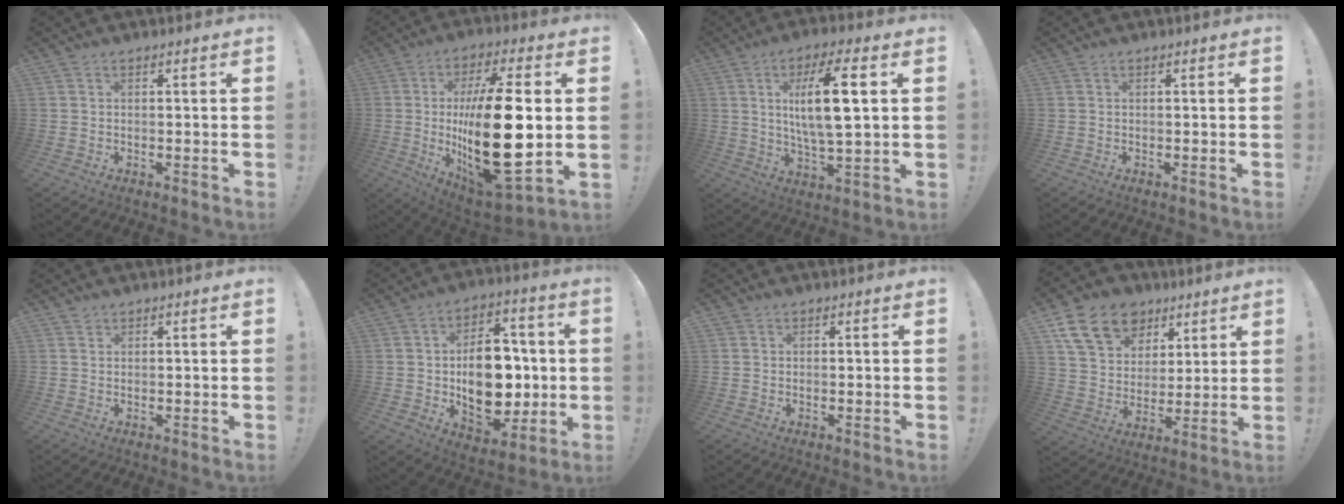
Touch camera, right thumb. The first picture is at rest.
{"total": 26.9, "force": [-0.7, 9.7, 25.0], "torque": [-0.463, -0.016, -0.013]}
{"total": 14.0, "force": [3.2, 3.4, 13.3], "torque": [-0.231, -0.008, 0.041]}
{"total": 0.0}
{"total": 0.8, "force": [0.7, 0.4, 0.0], "torque": [0.000, -0.002, 0.015]}
{"total": 18.5, "force": [-0.5, 12.5, 13.5], "torque": [-0.215, 0.003, -0.001]}
{"total": 0.7, "force": [0.4, 0.6, 0.0], "torque": [0.005, 0.000, 0.007]}
{"total": 16.5, "force": [8.9, 11.7, 7.4], "torque": [-0.117, -0.041, 0.172]}